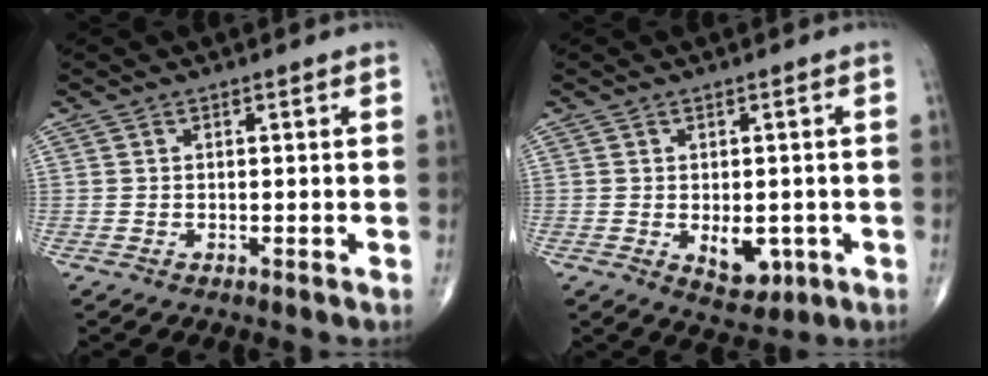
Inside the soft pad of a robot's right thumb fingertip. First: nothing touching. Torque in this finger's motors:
{"motor_torque": [1.35, 1.07, 0.61, -0.35, 0.11]}